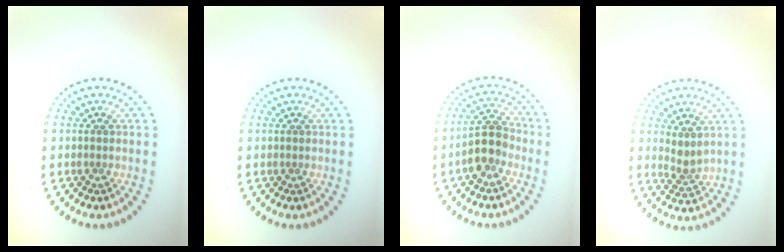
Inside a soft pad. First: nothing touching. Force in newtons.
{"total": 0.0}
{"total": 3.6, "press": 3.4, "slide": 1.3}
{"total": 2.0, "press": 1.5, "slide": 1.3}